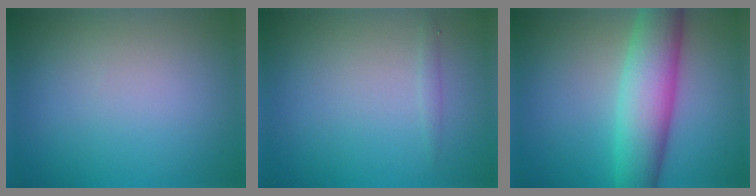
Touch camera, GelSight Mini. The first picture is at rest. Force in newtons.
{"total": 0.6, "press": 0.6, "slide": 0.0}
{"total": 7.7, "press": 7.7, "slide": 0.3}